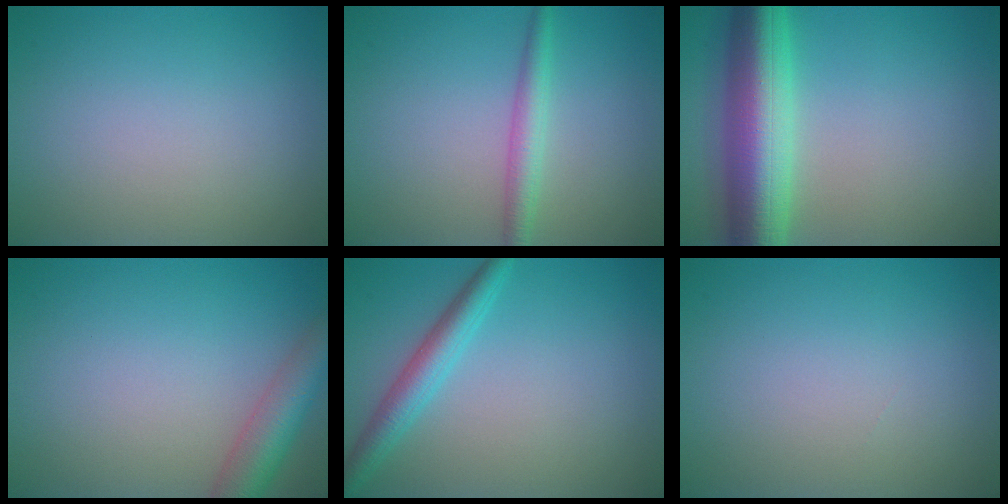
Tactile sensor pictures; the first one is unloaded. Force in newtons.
{"total": 2.4, "press": 2.4, "slide": 0.1}
{"total": 9.5, "press": 9.5, "slide": 0.2}
{"total": 4.4, "press": 4.4, "slide": 0.3}
{"total": 3.2, "press": 3.2, "slide": 0.1}
{"total": 0.0}